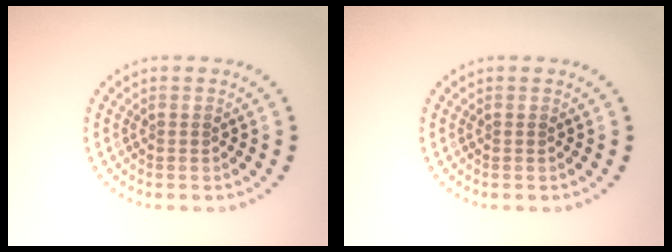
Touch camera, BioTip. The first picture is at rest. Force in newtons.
{"total": 0.0}